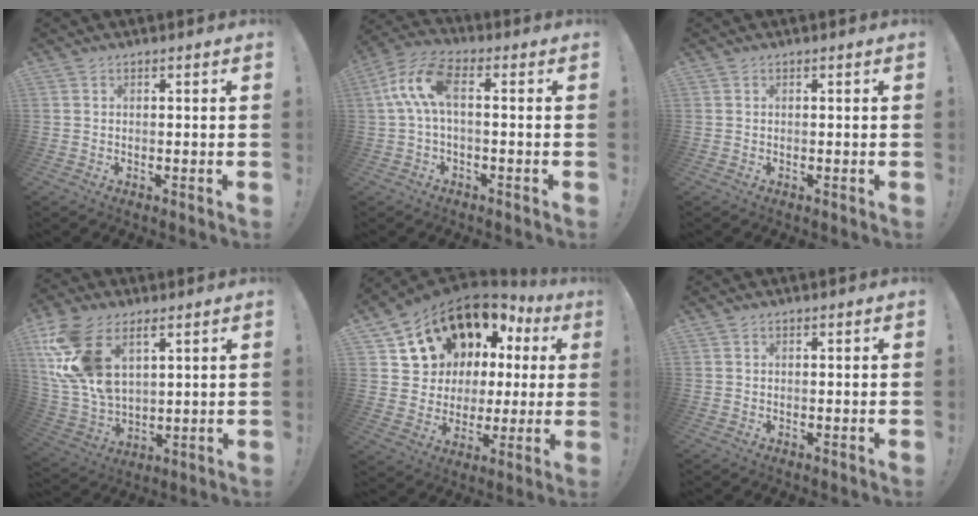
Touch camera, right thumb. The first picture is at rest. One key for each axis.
{"total": 10.1, "fx": 0.8, "fy": 4.3, "fz": 9.1, "tx": -0.193, "ty": 0.006, "tz": 0.016}
{"total": 0.0}
{"total": 17.2, "fx": 8.1, "fy": 10.5, "fz": 11.0, "tx": -0.231, "ty": -0.037, "tz": 0.154}
{"total": 14.4, "fx": 9.7, "fy": 9.4, "fz": 5.0, "tx": -0.078, "ty": -0.084, "tz": 0.199}
{"total": 0.7, "fx": -0.3, "fy": -0.6, "fz": -0.1, "tx": 0.002, "ty": 0.005, "tz": -0.006}